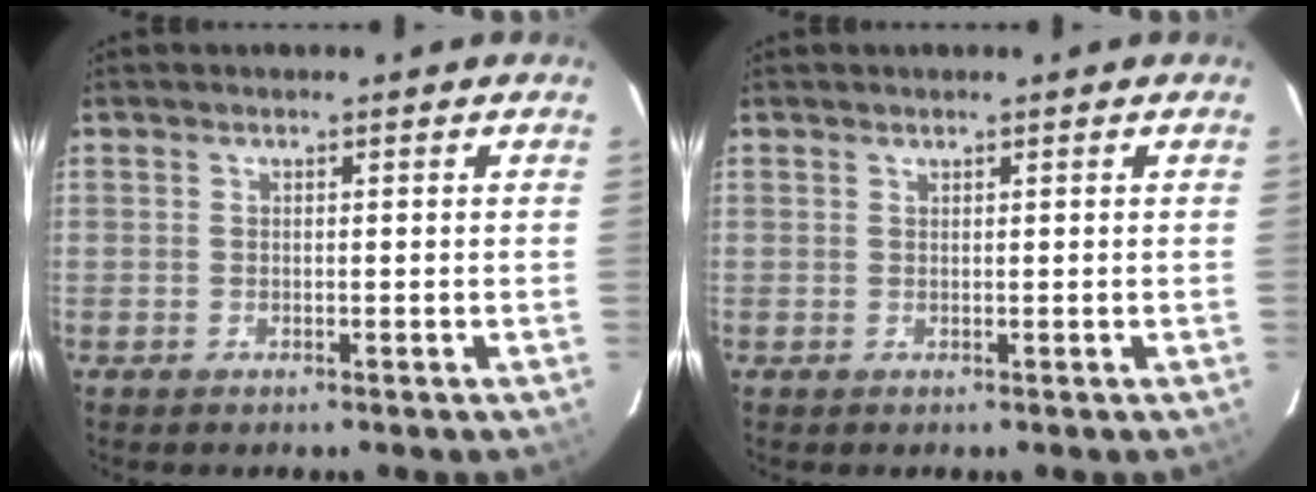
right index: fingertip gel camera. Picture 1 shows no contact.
{"total": 0.0}